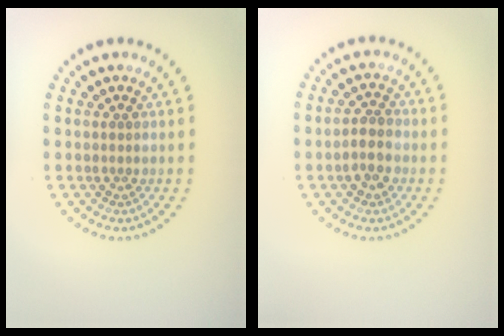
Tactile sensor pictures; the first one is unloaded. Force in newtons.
{"total": 2.5, "press": 2.5, "slide": 0.5}